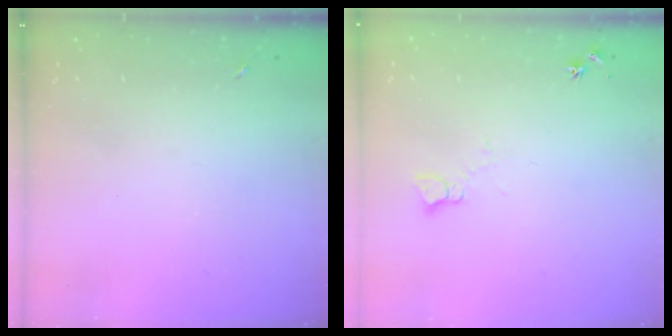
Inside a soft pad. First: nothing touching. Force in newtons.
{"total": 5.4, "press": 5.3, "slide": 0.7}